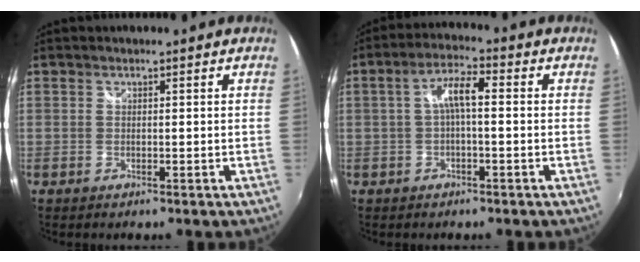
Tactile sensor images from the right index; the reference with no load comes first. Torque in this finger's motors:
{"motor_torque": [0.45, -0.16, 0.42, 0.11]}